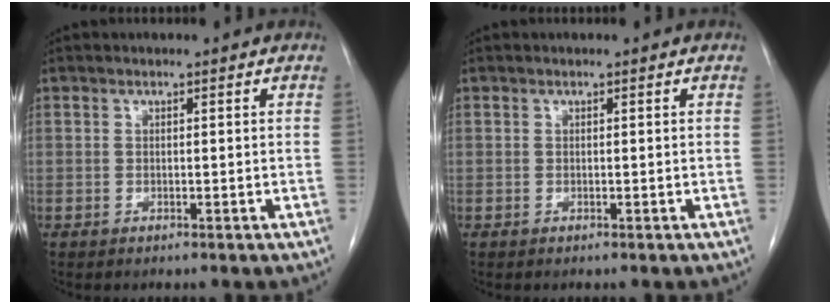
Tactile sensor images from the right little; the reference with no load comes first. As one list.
[{"total": 0.0}]